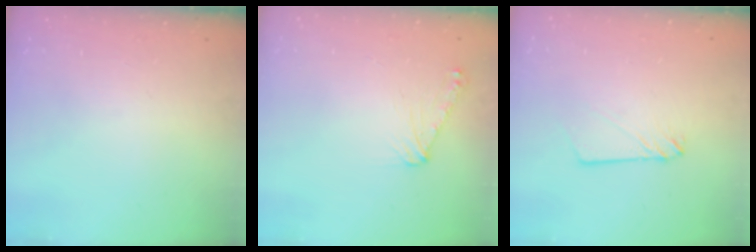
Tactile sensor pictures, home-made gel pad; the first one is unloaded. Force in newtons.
{"total": 6.7, "press": 6.6, "slide": 1.1}
{"total": 2.9, "press": 2.9, "slide": 0.4}